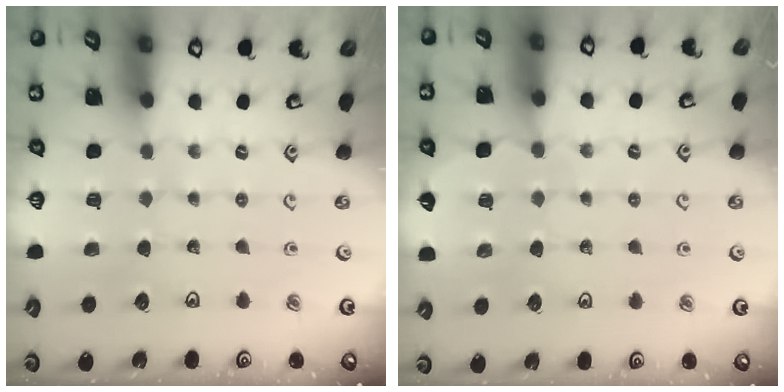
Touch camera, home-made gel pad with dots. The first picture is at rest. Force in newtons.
{"total": 6.9, "press": 6.6, "slide": 1.9}